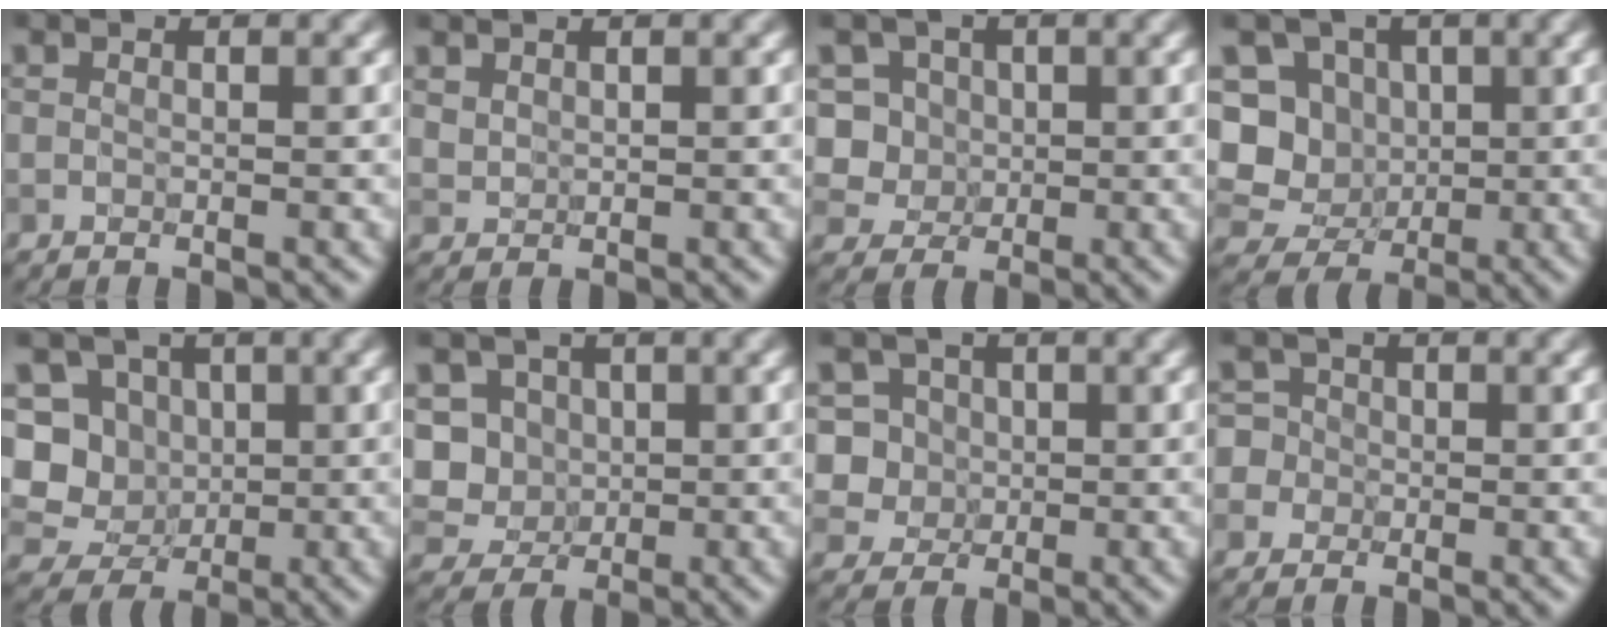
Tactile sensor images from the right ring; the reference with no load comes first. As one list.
[{"total": 1.1, "force": [0.8, 0.6, 0.3], "torque": [-0.009, -0.001, 0.022]}, {"total": 4.6, "force": [1.0, 4.2, 1.7], "torque": [-0.020, 0.007, 0.014]}, {"total": 8.8, "force": [0.3, 8.2, 3.3], "torque": [-0.065, 0.024, -0.031]}, {"total": 8.0, "force": [0.4, 7.4, 3.0], "torque": [-0.056, 0.028, -0.027]}, {"total": 6.5, "force": [0.8, 6.0, 2.5], "torque": [-0.046, 0.024, 0.004]}, {"total": 5.2, "force": [1.1, 4.8, 1.8], "torque": [-0.021, 0.017, 0.011]}, {"total": 3.9, "force": [-0.4, 3.8, 1.0], "torque": [0.010, 0.024, -0.035]}]